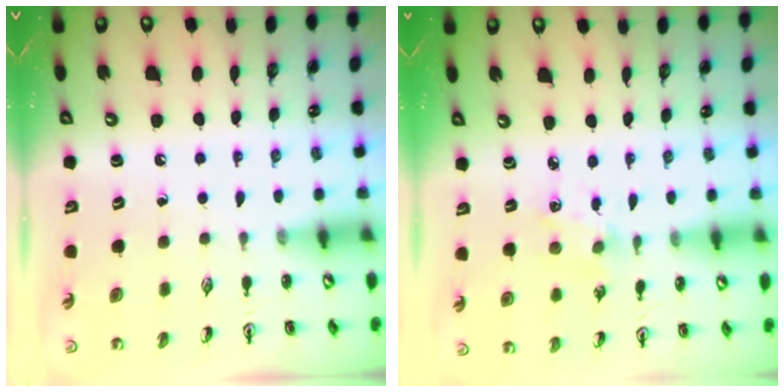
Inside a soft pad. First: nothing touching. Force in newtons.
{"total": 2.2, "press": 2.2, "slide": 0.3}